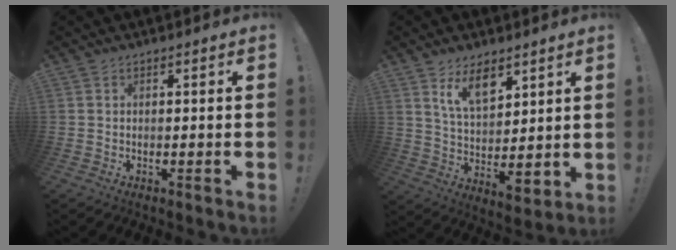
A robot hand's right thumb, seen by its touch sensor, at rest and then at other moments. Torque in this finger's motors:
{"motor_torque": [1.46, 1.85, 0.04, 0.23, 0.20]}